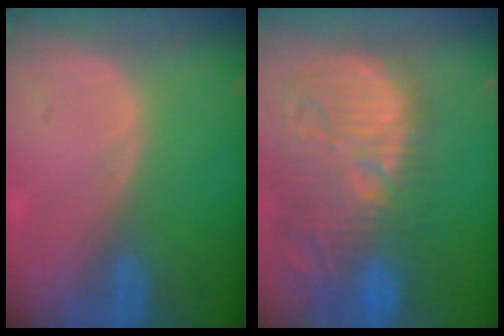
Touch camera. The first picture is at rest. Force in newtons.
{"total": 15.0, "press": 13.1, "slide": 7.2}